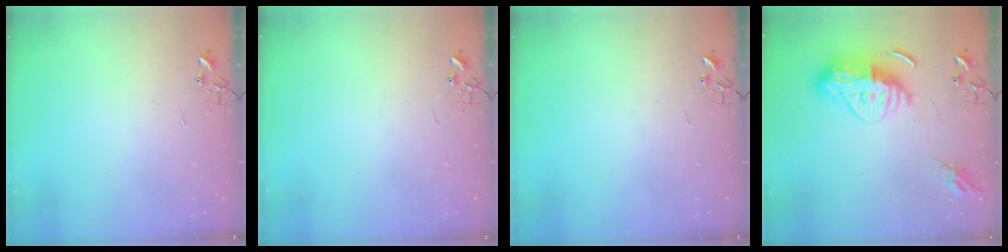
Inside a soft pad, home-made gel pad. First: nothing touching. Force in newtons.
{"total": 0.0}
{"total": 0.0}
{"total": 14.4, "press": 14.3, "slide": 1.2}